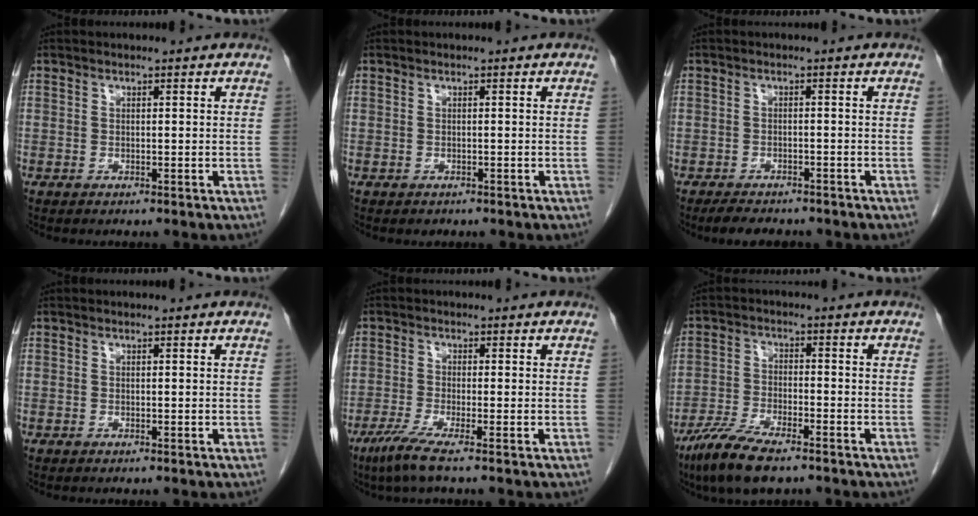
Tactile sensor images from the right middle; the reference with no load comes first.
{"total": 0.5, "force": [-0.4, 0.4, 0.1], "torque": [-0.008, 0.002, -0.003]}
{"total": 5.4, "force": [-4.6, 2.0, 2.1], "torque": [-0.032, -0.006, -0.064]}
{"total": 0.0}
{"total": 4.1, "force": [-2.6, -0.4, 3.1], "torque": [-0.069, -0.015, -0.057]}
{"total": 10.0, "force": [-7.3, 3.0, 6.2], "torque": [-0.120, -0.017, -0.130]}